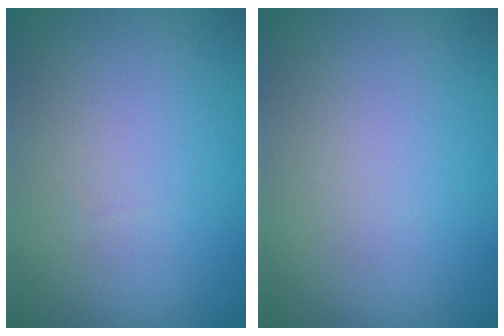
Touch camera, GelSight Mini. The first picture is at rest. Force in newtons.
{"total": 0.0}